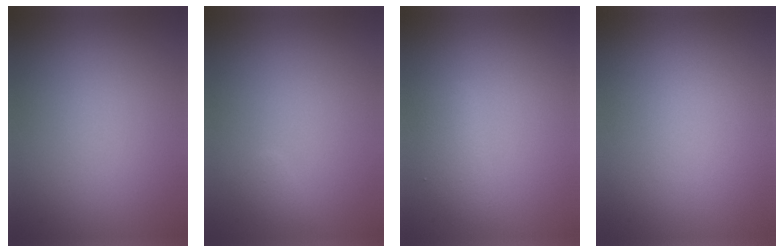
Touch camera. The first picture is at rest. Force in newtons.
{"total": 0.8, "press": 0.8, "slide": 0.1}
{"total": 1.9, "press": 1.9, "slide": 0.1}
{"total": 0.0}